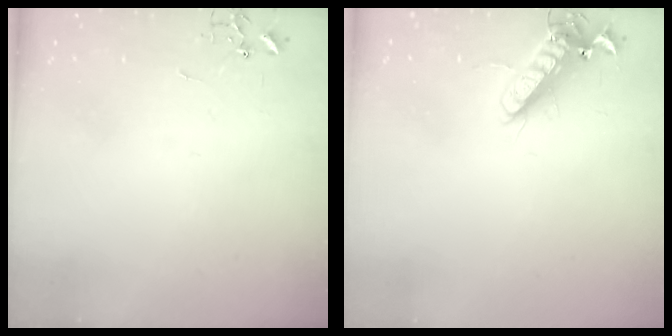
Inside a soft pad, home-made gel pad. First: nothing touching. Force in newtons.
{"total": 12.6, "press": 12.4, "slide": 2.4}